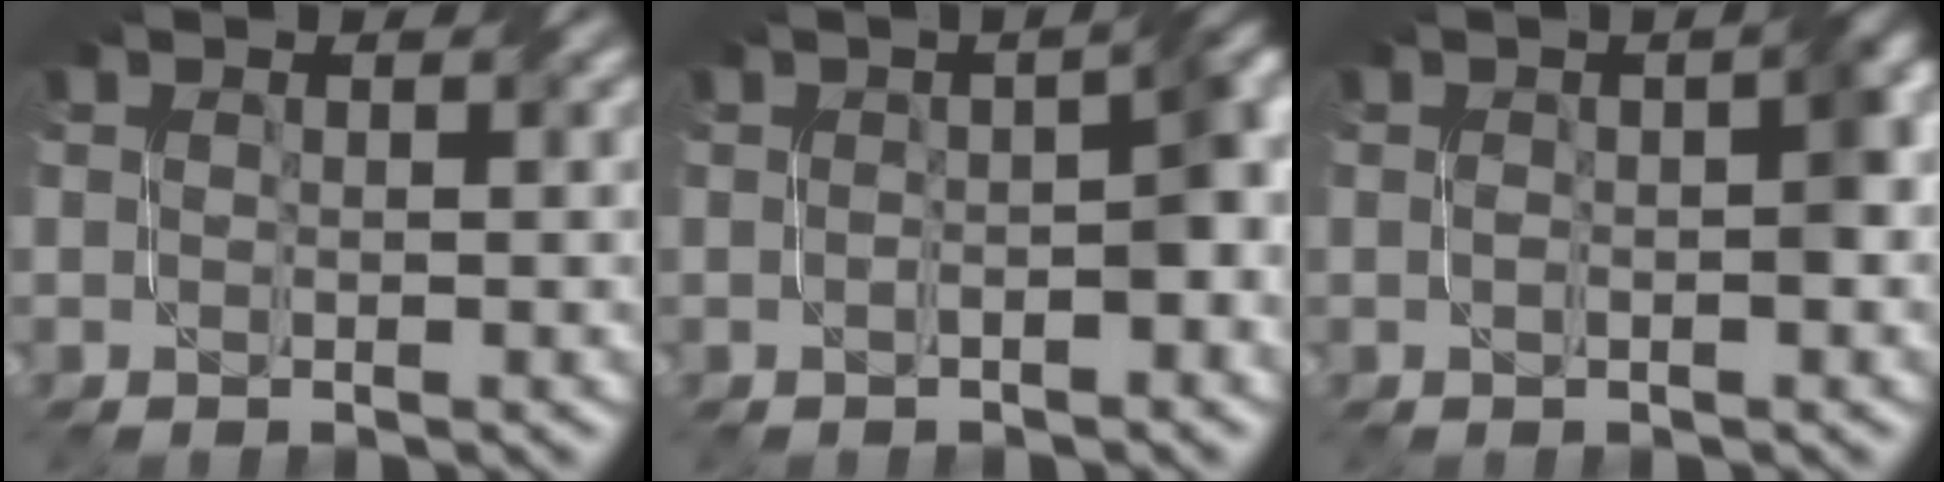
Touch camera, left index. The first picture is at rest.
{"total": 4.2, "force": [-0.3, 1.0, 4.1], "torque": [-0.056, 0.013, -0.006]}
{"total": 3.2, "force": [-0.1, 0.9, 3.1], "torque": [-0.050, 0.011, -0.003]}